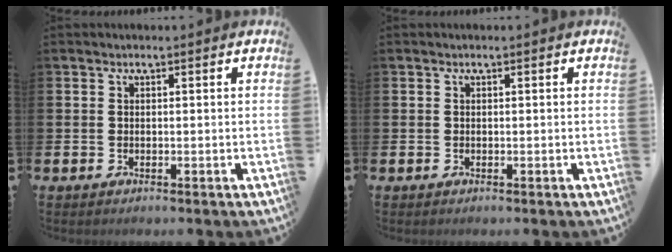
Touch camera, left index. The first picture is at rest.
{"total": 0.0}